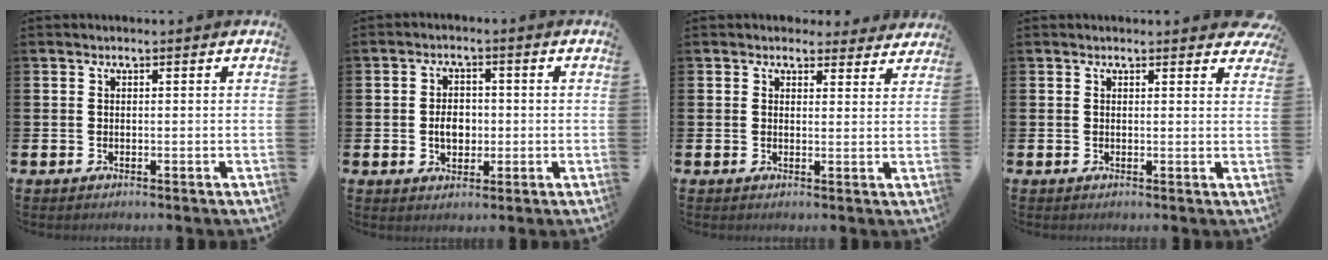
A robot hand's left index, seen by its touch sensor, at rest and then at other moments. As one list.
[{"total": 3.6, "force": [-0.4, 2.7, 2.4], "torque": [-0.031, 0.001, -0.015]}, {"total": 2.8, "force": [2.6, 1.1, -0.3], "torque": [0.019, -0.017, 0.043]}, {"total": 1.2, "force": [1.2, 0.3, 0.0], "torque": [0.011, -0.005, 0.018]}]